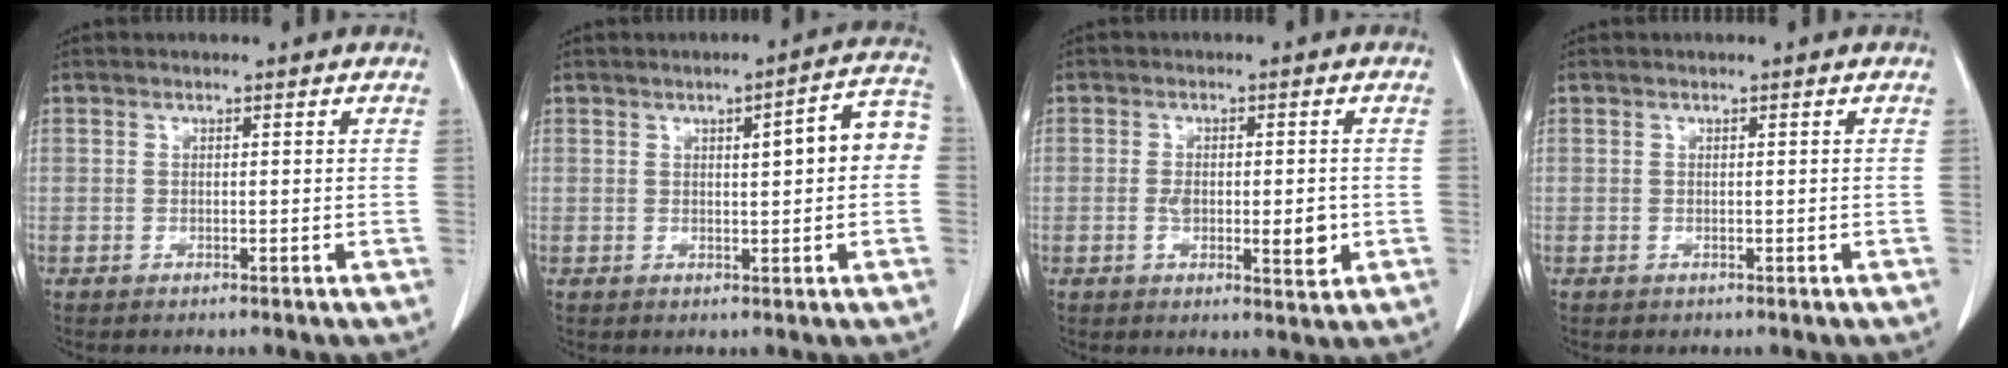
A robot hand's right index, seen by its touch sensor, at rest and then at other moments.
{"total": 6.9, "force": [0.8, 1.2, 6.8], "torque": [-0.084, 0.025, 0.007]}
{"total": 6.0, "force": [-1.2, 2.1, 5.5], "torque": [-0.087, -0.006, -0.016]}
{"total": 0.0}